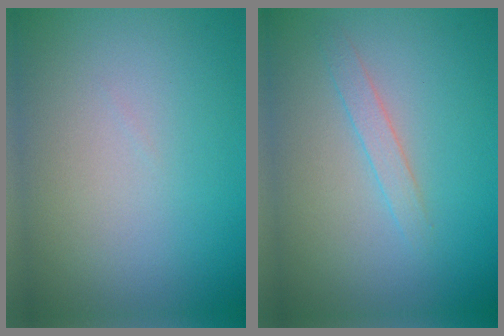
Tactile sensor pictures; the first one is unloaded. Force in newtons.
{"total": 1.3, "press": 1.3, "slide": 0.0}